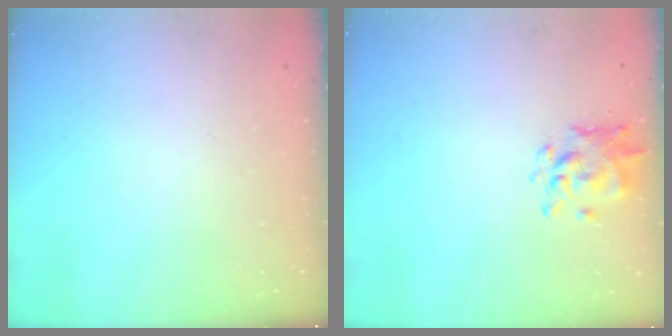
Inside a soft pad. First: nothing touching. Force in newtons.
{"total": 1.3, "press": 1.2, "slide": 0.4}